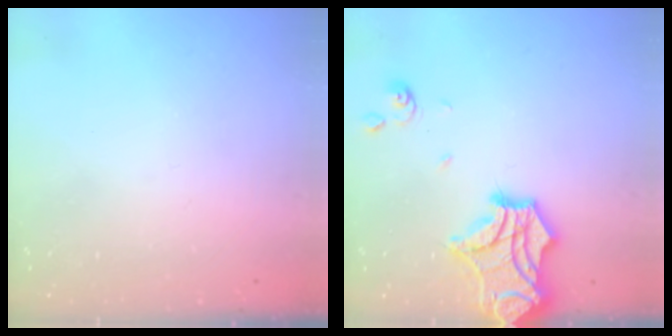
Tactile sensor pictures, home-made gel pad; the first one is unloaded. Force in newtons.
{"total": 13.6, "press": 13.3, "slide": 2.7}